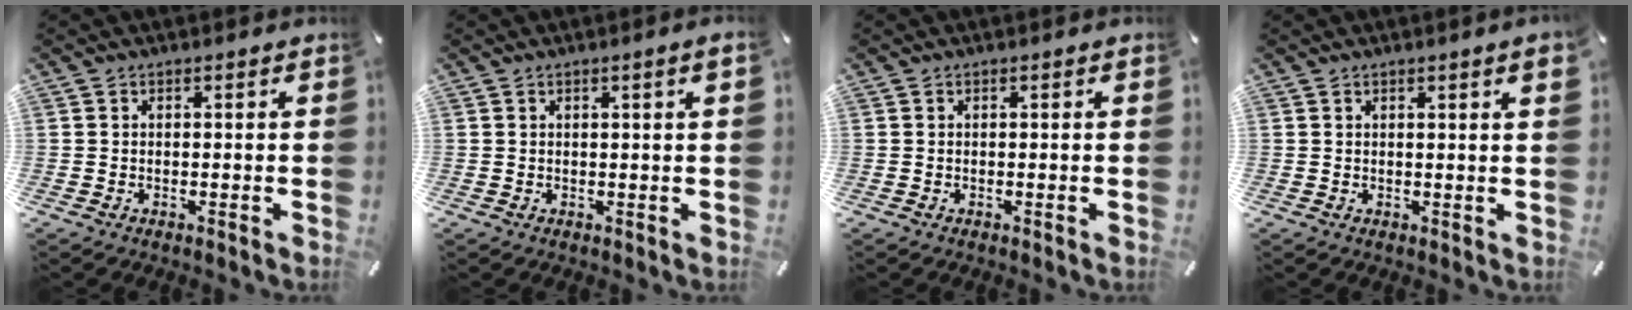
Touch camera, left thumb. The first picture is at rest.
{"total": 1.7, "force": [0.5, 0.0, 1.7], "torque": [-0.031, -0.001, 0.008]}
{"total": 0.0}
{"total": 2.0, "force": [0.9, 0.0, 1.8], "torque": [-0.033, 0.000, 0.015]}